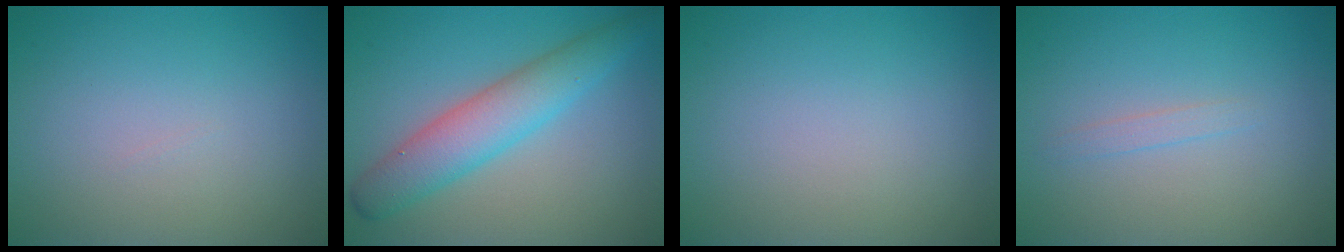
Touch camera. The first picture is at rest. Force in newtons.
{"total": 5.1, "press": 5.1, "slide": 0.3}
{"total": 0.0}
{"total": 0.8, "press": 0.8, "slide": 0.0}